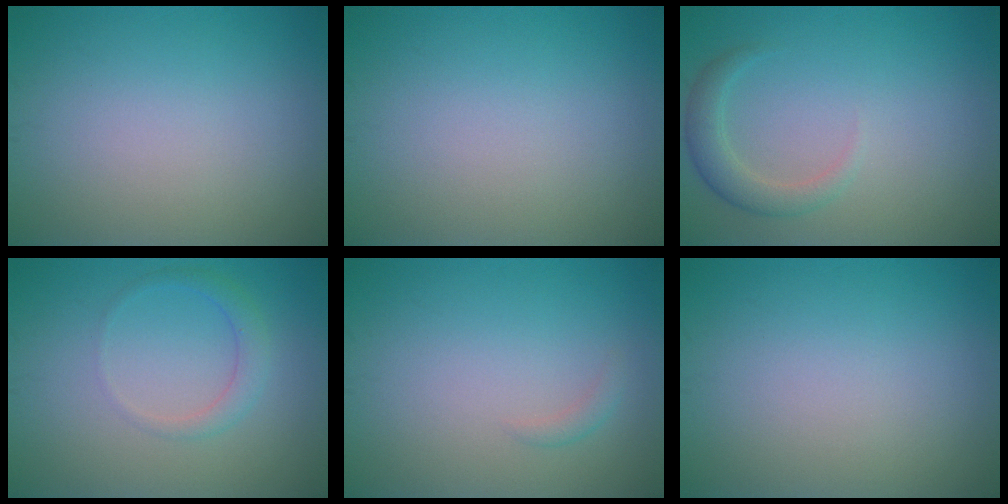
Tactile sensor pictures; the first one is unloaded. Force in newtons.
{"total": 0.0}
{"total": 2.3, "press": 2.3, "slide": 0.2}
{"total": 1.8, "press": 1.8, "slide": 0.1}
{"total": 0.8, "press": 0.8, "slide": 0.1}
{"total": 0.0}